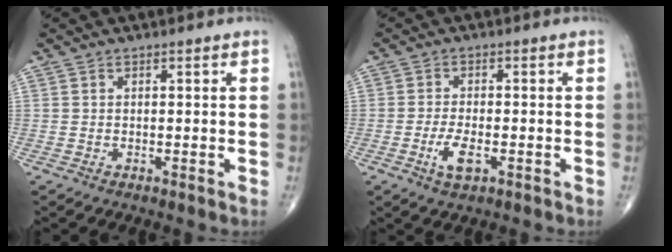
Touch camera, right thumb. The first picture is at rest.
{"total": 4.6, "force": [-1.7, 1.9, 3.8], "torque": [-0.076, 0.002, -0.030]}